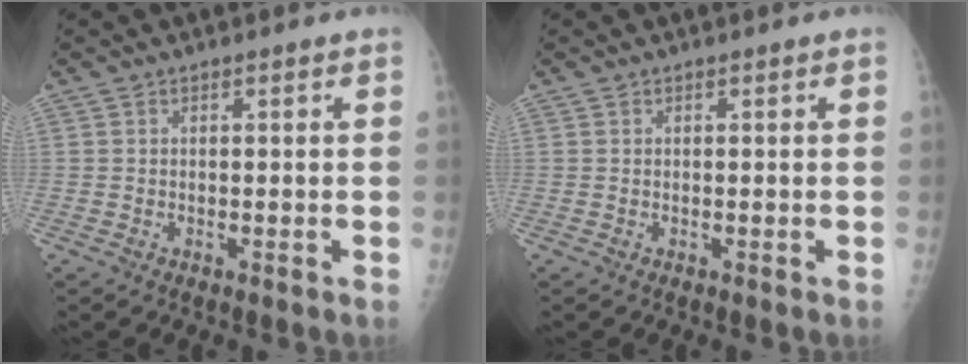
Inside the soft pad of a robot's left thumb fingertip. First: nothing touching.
{"total": 0.0}